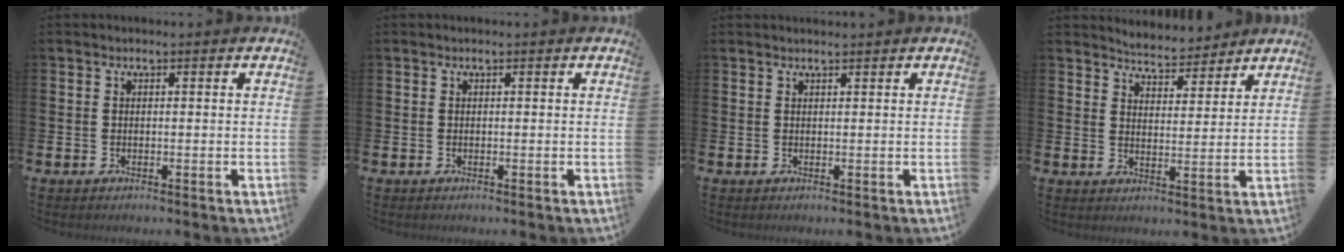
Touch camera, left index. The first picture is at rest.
{"total": 0.0}
{"total": 0.6, "force": [0.6, -0.1, 0.1], "torque": [0.002, -0.002, 0.011]}
{"total": 4.8, "force": [4.7, 0.7, -0.3], "torque": [-0.007, -0.032, 0.084]}